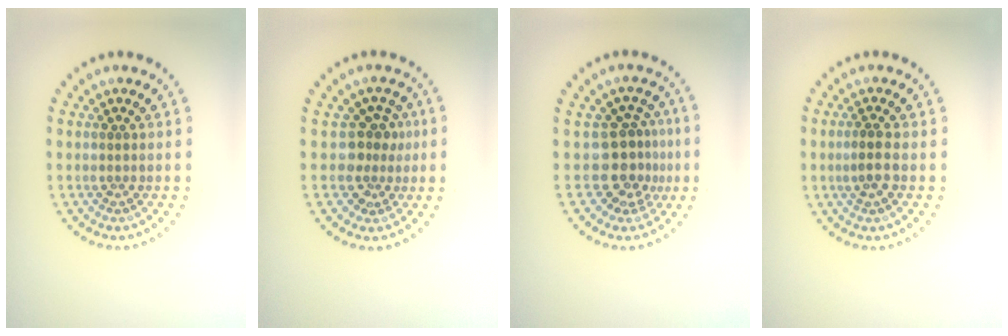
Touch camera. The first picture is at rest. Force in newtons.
{"total": 2.7, "press": 2.0, "slide": 1.8}
{"total": 3.3, "press": 2.4, "slide": 2.3}
{"total": 1.9, "press": 1.7, "slide": 0.7}